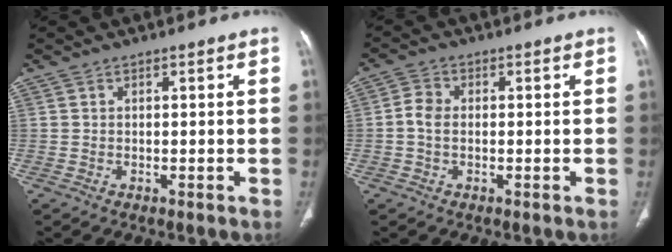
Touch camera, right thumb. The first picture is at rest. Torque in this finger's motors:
{"motor_torque": [-0.17, 0.70, 0.59, -0.28, -0.03]}